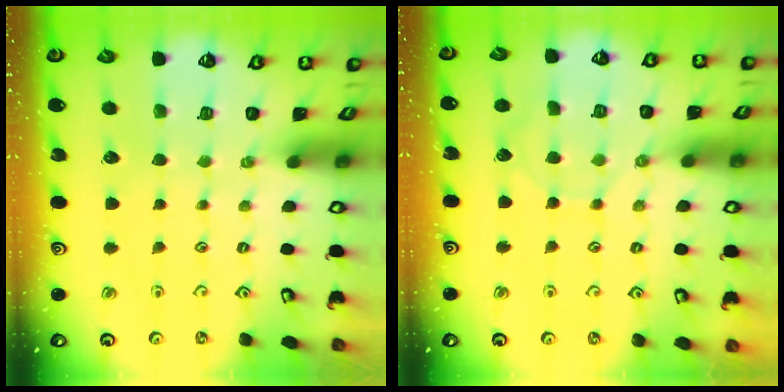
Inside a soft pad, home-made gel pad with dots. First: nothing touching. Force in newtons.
{"total": 4.3, "press": 4.3, "slide": 0.1}